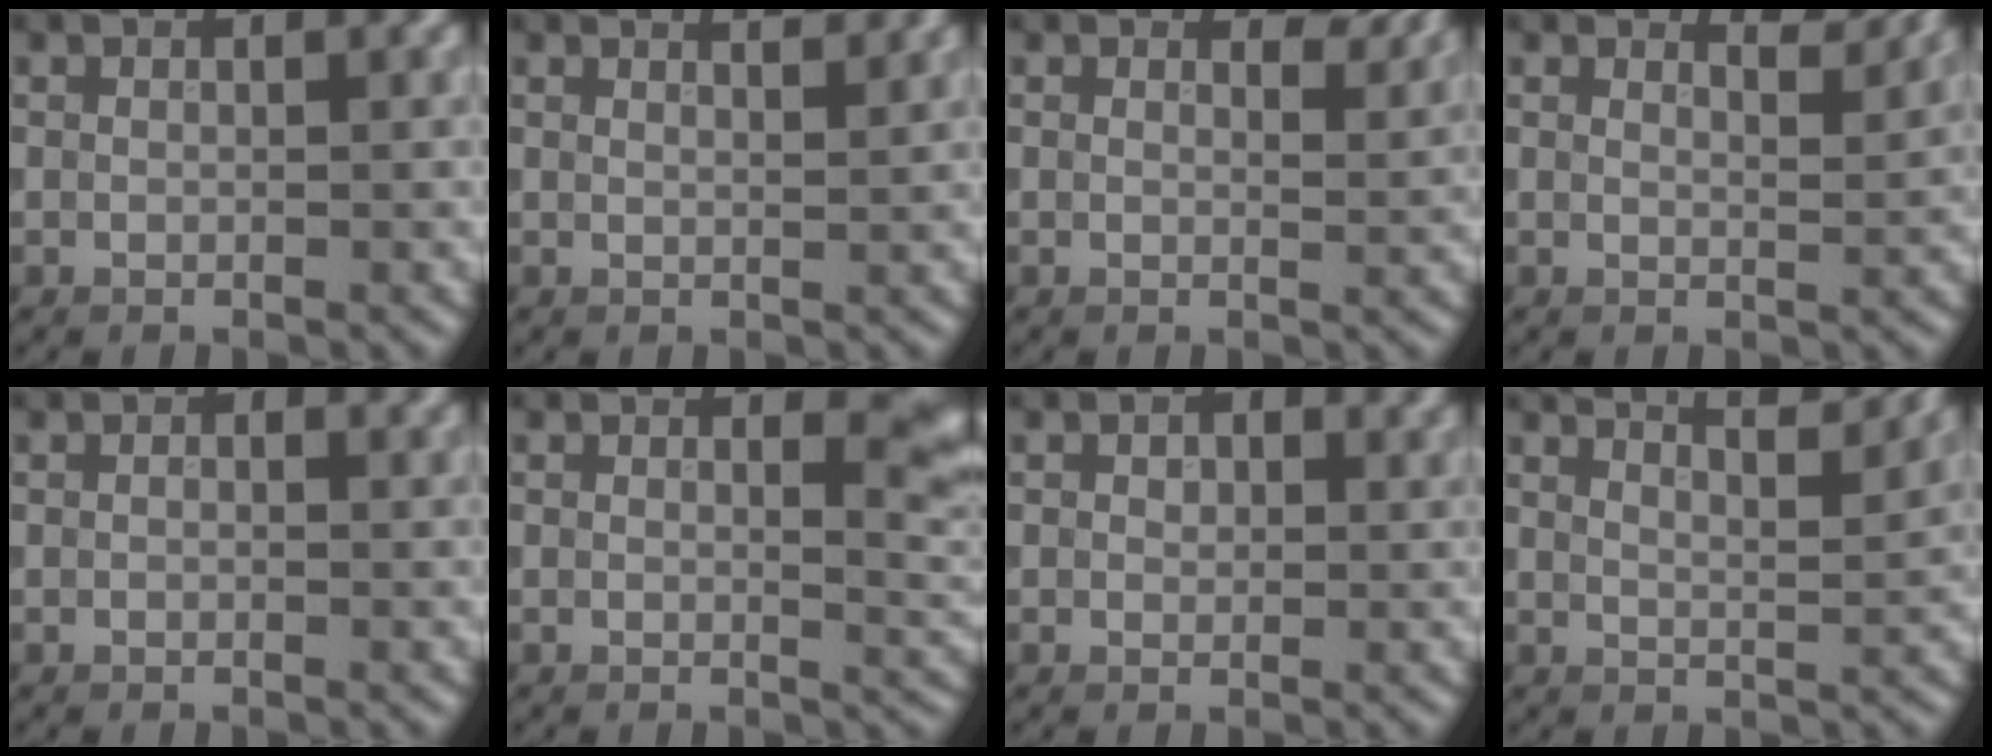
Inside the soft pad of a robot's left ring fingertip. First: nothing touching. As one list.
[{"total": 2.9, "force": [2.3, 1.0, 1.4], "torque": [0.009, 0.014, 0.001]}, {"total": 2.0, "force": [1.6, 0.6, 1.0], "torque": [-0.012, -0.006, 0.021]}, {"total": 2.6, "force": [2.4, 0.4, 0.8], "torque": [-0.008, -0.006, 0.025]}, {"total": 0.9, "force": [0.2, 0.6, 0.6], "torque": [-0.006, -0.003, 0.002]}, {"total": 3.3, "force": [1.4, 1.1, 2.7], "torque": [-0.024, -0.006, 0.017]}, {"total": 1.5, "force": [0.6, 1.1, 0.9], "torque": [-0.013, -0.002, 0.008]}, {"total": 7.6, "force": [6.1, 2.1, 4.0], "torque": [-0.028, 0.032, 0.046]}]